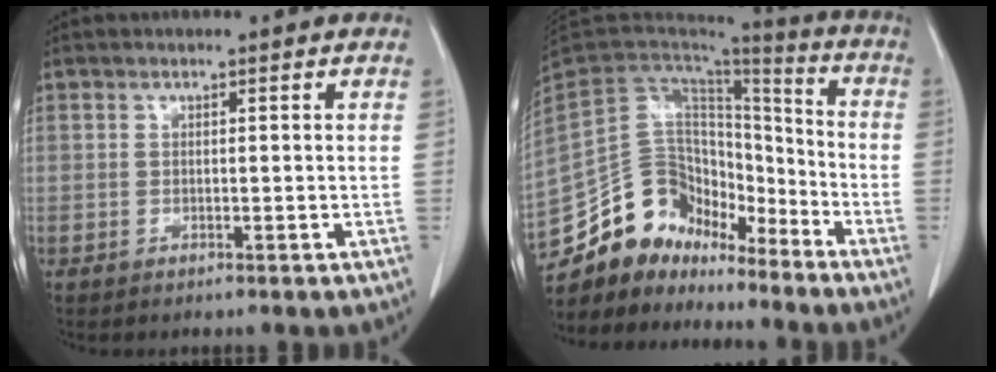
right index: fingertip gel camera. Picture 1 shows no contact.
{"total": 16.3, "force": [-13.2, 8.3, 4.9], "torque": [-0.085, 0.070, -0.233]}